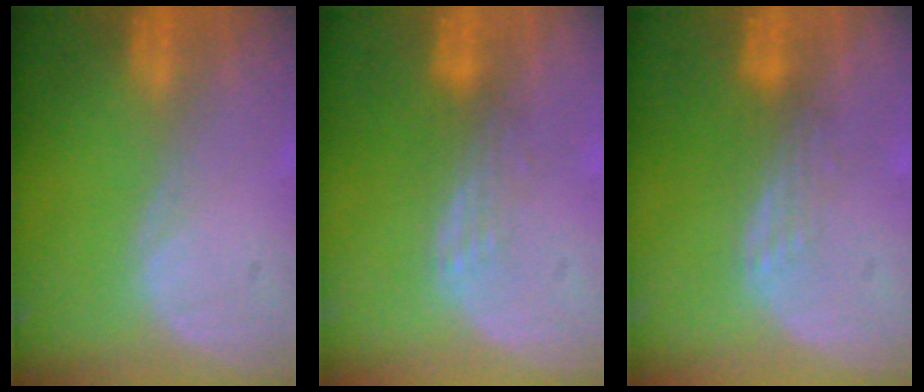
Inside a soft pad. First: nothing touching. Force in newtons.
{"total": 3.0, "press": 2.5, "slide": 1.7}
{"total": 3.0, "press": 2.5, "slide": 1.7}